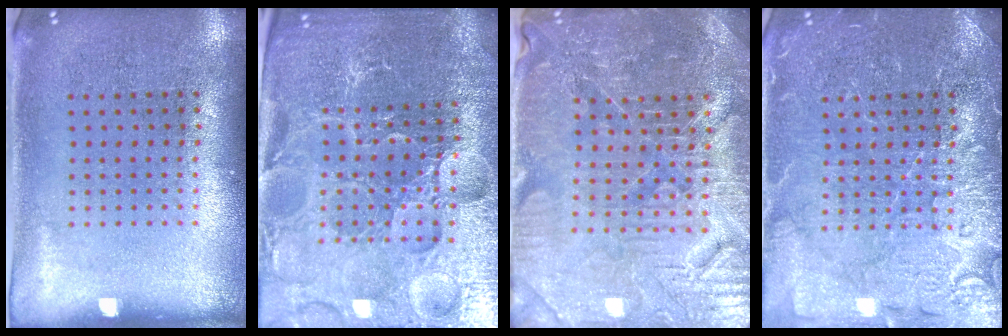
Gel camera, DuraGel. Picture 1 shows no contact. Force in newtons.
{"total": 5.0, "press": 4.8, "slide": 1.4}
{"total": 4.6, "press": 4.4, "slide": 1.3}
{"total": 5.9, "press": 5.8, "slide": 1.0}